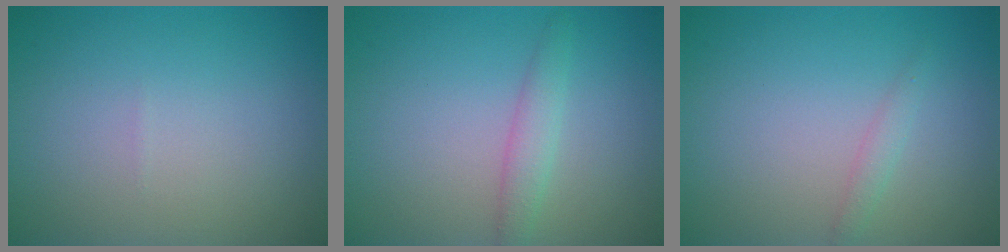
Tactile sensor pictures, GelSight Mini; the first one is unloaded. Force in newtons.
{"total": 1.8, "press": 1.8, "slide": 0.1}
{"total": 1.0, "press": 1.0, "slide": 0.0}